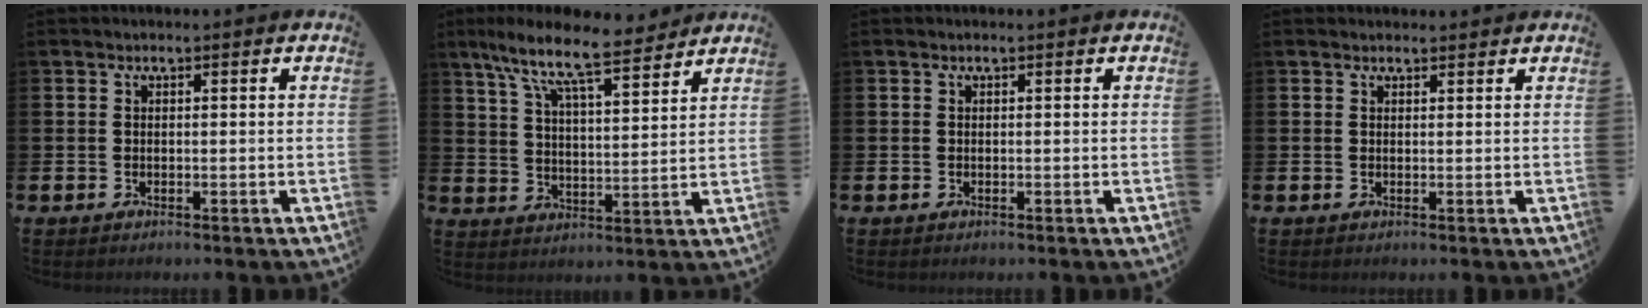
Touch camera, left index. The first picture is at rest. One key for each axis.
{"total": 10.0, "fx": 8.5, "fy": 1.7, "fz": 4.9, "tx": -0.115, "ty": -0.048, "tz": 0.146}
{"total": 0.0}
{"total": 1.0, "fx": 0.9, "fy": 0.3, "fz": 0.2, "tx": 0.004, "ty": 0.001, "tz": 0.015}